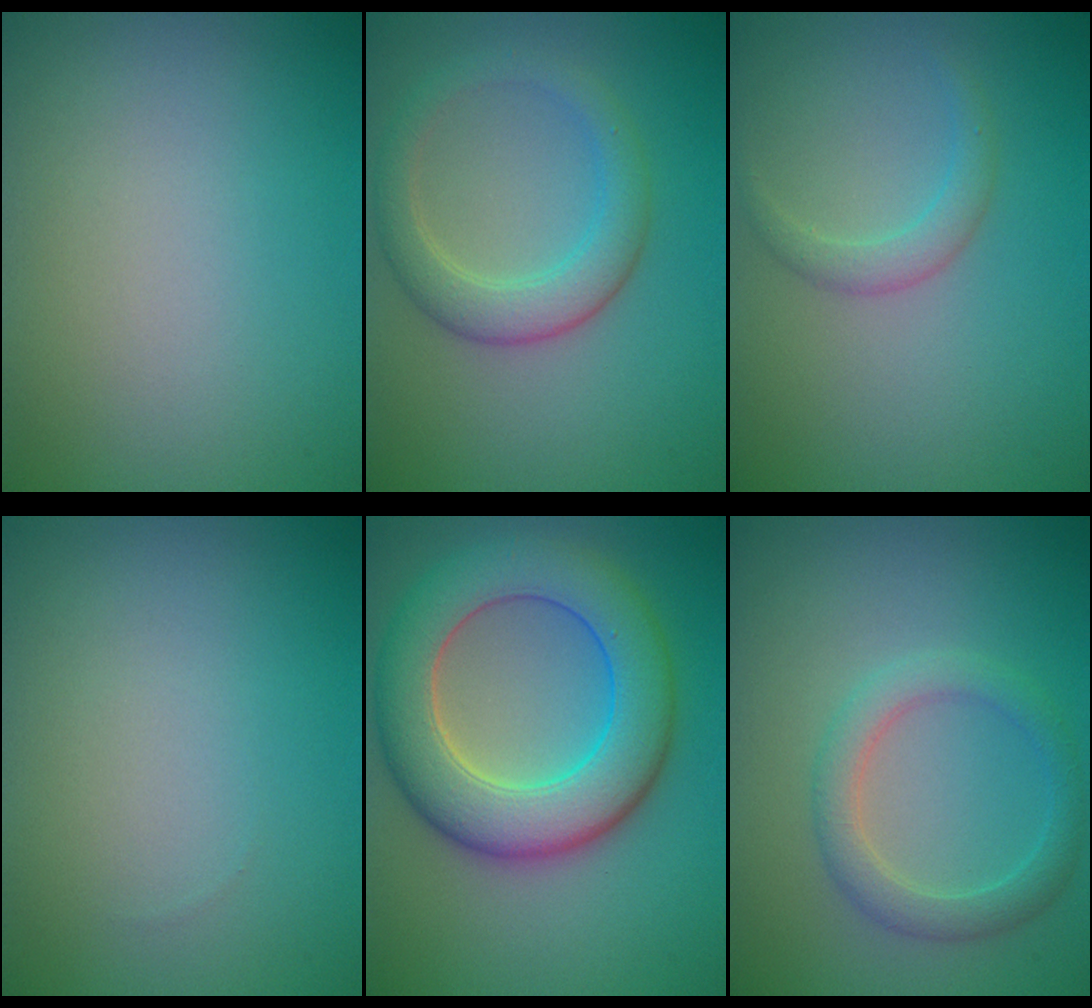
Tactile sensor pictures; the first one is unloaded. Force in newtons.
{"total": 3.6, "press": 3.6, "slide": 0.2}
{"total": 1.6, "press": 1.6, "slide": 0.1}
{"total": 0.0}
{"total": 8.8, "press": 8.8, "slide": 0.1}
{"total": 2.9, "press": 2.9, "slide": 0.1}